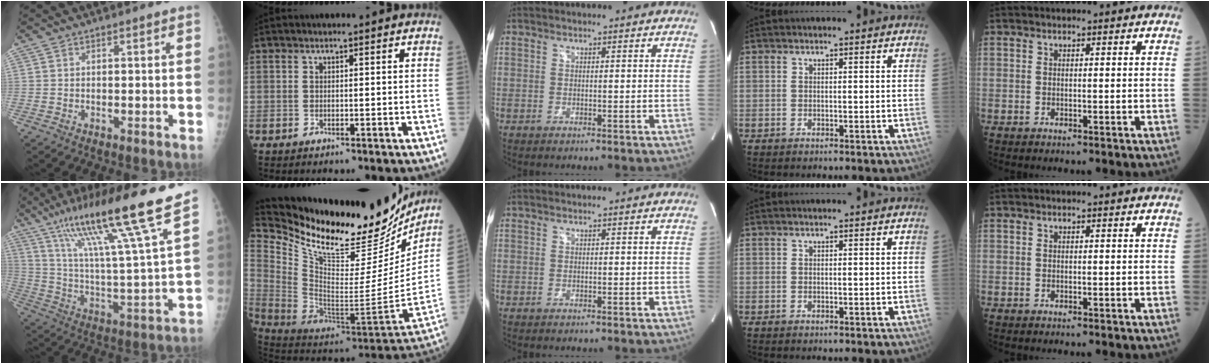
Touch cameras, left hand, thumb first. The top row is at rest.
{"thumb": {"total": 21.5, "force": [15.0, 0.0, 15.4], "torque": [-0.237, -0.065, 0.258]}, "index": {"total": 29.5, "force": [25.1, 7.1, 13.7], "torque": [-0.249, -0.058, 0.383]}}